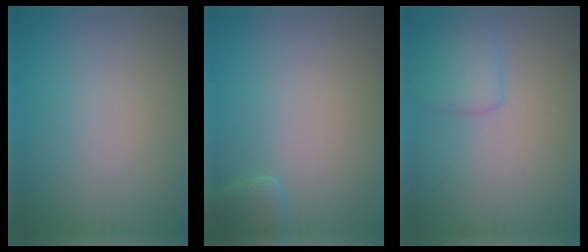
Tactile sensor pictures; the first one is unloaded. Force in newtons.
{"total": 1.6, "press": 1.6, "slide": 0.1}
{"total": 2.1, "press": 2.1, "slide": 0.1}